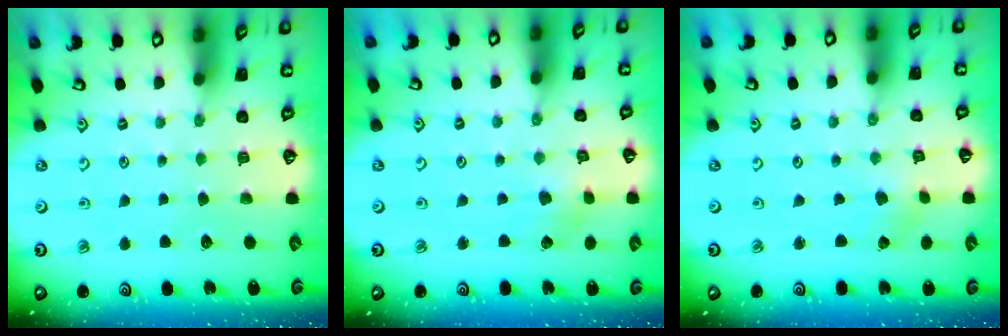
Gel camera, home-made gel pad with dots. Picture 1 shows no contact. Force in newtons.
{"total": 2.3, "press": 2.2, "slide": 0.4}
{"total": 0.0}